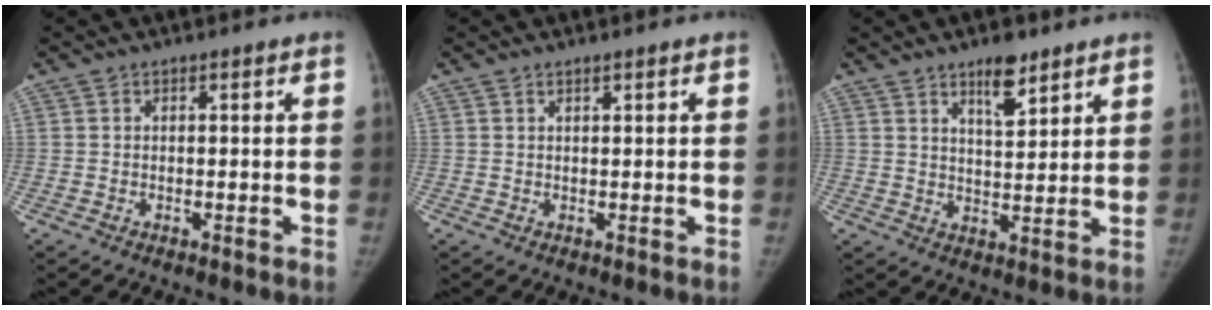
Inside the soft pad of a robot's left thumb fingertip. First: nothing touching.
{"total": 0.7, "force": [0.6, 0.1, 0.3], "torque": [-0.005, -0.004, 0.011]}
{"total": 6.7, "force": [4.6, 2.4, 4.2], "torque": [-0.048, -0.033, 0.075]}